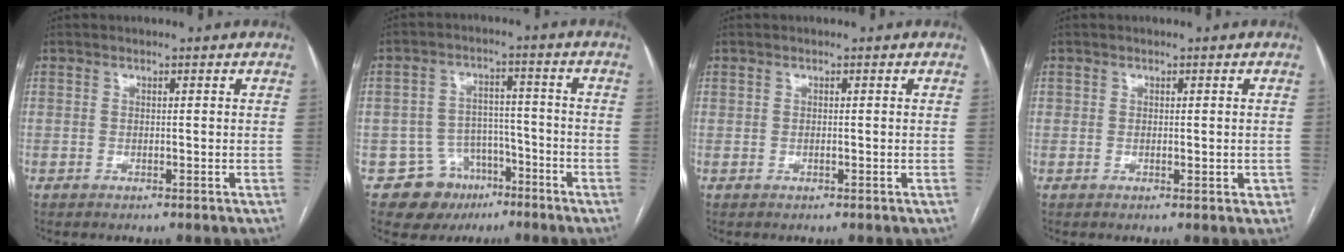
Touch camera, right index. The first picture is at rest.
{"total": 8.4, "force": [-4.9, 6.7, 1.3], "torque": [-0.012, 0.027, -0.067]}
{"total": 0.0}
{"total": 1.5, "force": [-0.2, 1.0, 1.1], "torque": [-0.011, 0.001, 0.002]}